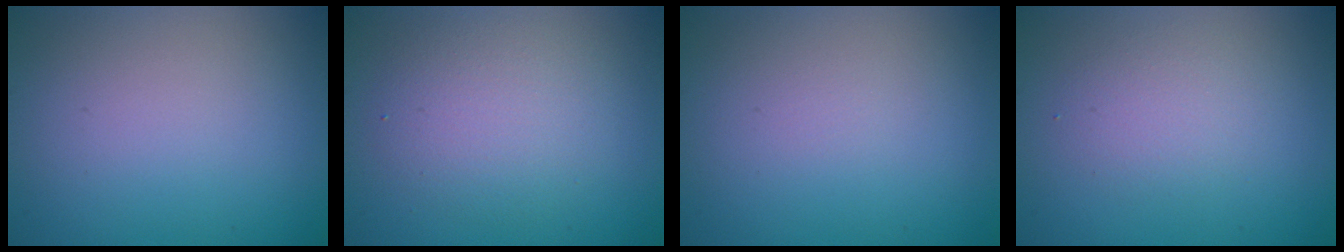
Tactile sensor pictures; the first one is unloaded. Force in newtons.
{"total": 3.7, "press": 3.7, "slide": 0.3}
{"total": 0.0}
{"total": 2.1, "press": 2.1, "slide": 0.0}